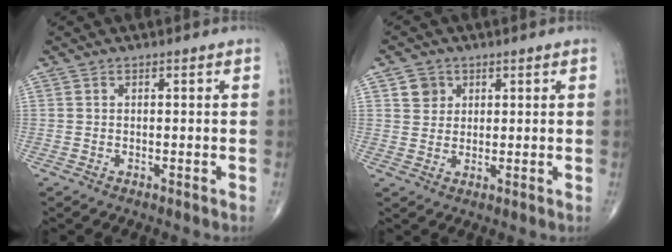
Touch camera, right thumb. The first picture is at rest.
{"total": 3.7, "force": [1.6, 3.3, 0.9], "torque": [0.004, -0.007, 0.025]}